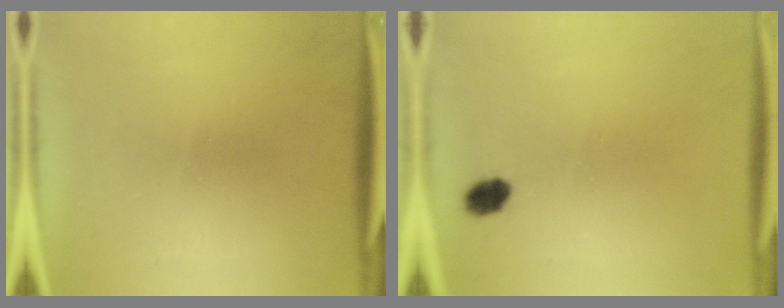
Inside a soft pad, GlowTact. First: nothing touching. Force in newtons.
{"total": 2.9}